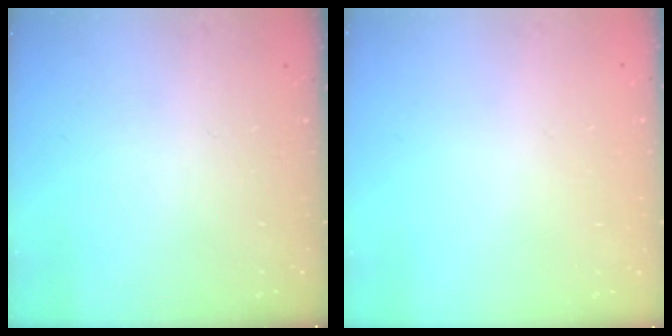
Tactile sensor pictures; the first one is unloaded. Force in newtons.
{"total": 0.0}